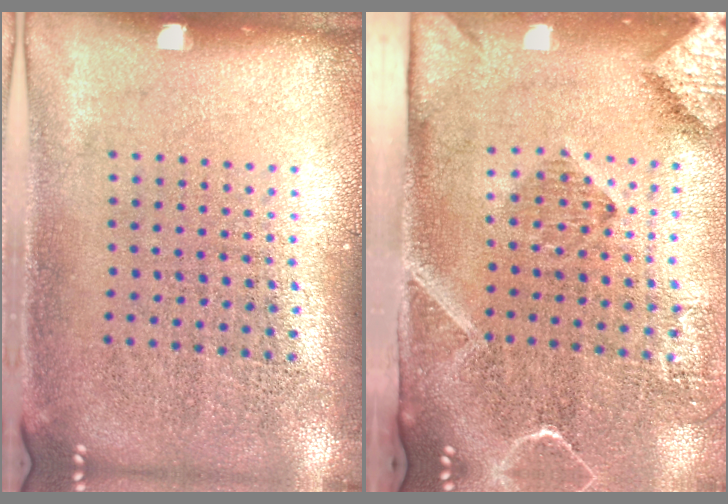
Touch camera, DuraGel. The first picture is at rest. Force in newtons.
{"total": 2.9, "press": 2.1, "slide": 2.0}